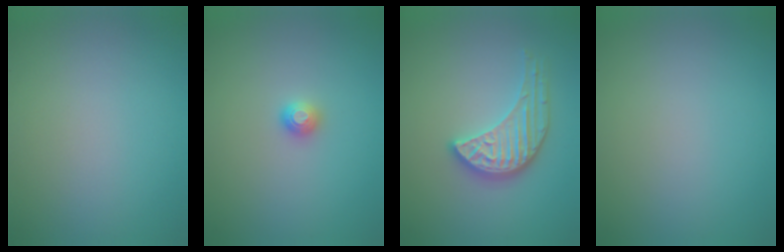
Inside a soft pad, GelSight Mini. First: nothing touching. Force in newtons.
{"total": 1.2, "press": 1.1, "slide": 0.3}
{"total": 3.9, "press": 3.5, "slide": 1.6}
{"total": 0.0}